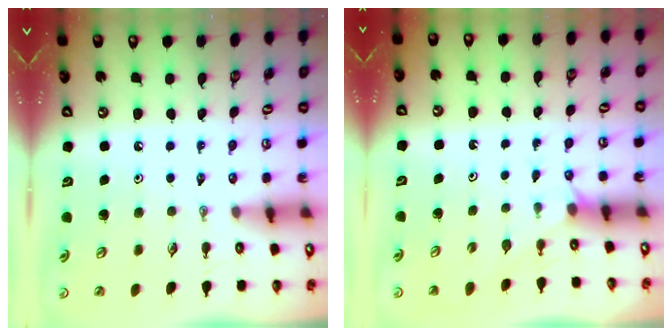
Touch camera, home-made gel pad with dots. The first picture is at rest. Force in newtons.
{"total": 3.0, "press": 2.9, "slide": 0.3}